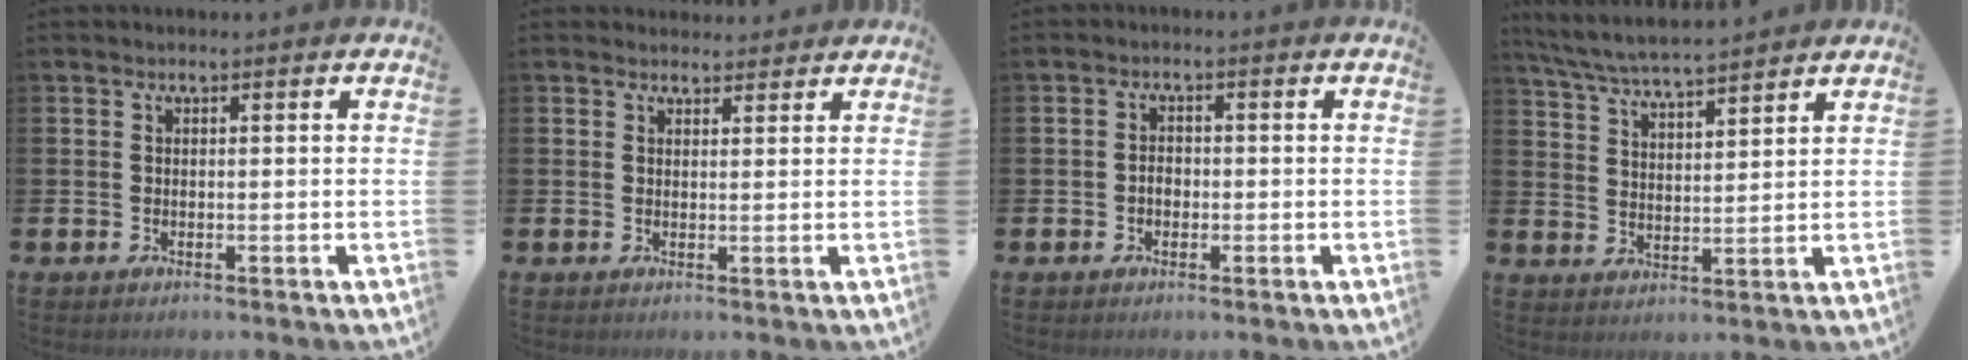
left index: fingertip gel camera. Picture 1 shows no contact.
{"total": 1.9, "force": [1.8, 0.6, -0.1], "torque": [0.009, -0.007, 0.032]}
{"total": 1.8, "force": [-0.5, 1.2, 1.2], "torque": [-0.005, -0.001, -0.014]}
{"total": 6.1, "force": [6.0, 0.2, 1.4], "torque": [-0.051, -0.031, 0.106]}